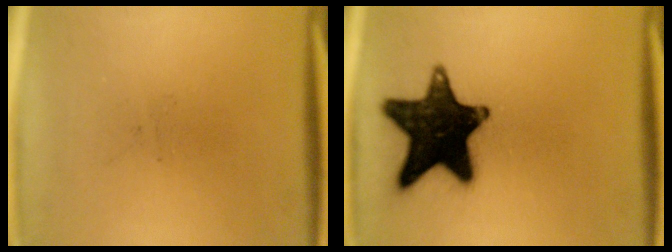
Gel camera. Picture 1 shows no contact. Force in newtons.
{"total": 17.7}